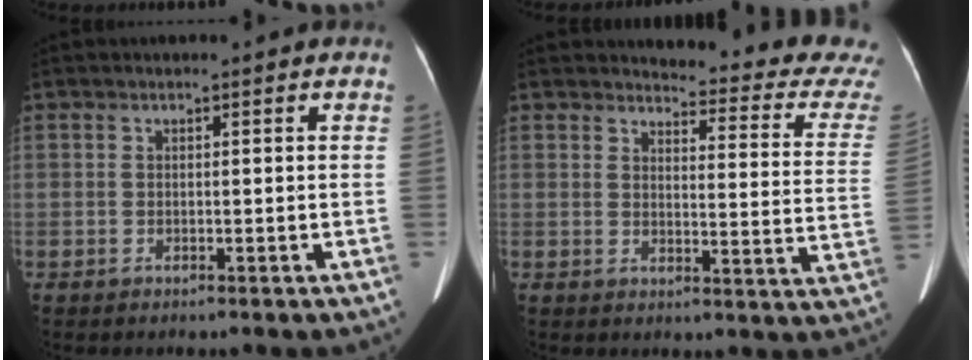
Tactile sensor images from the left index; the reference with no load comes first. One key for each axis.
{"total": 16.1, "fx": 15.9, "fy": 0.1, "fz": 2.8, "tx": -0.020, "ty": -0.124, "tz": 0.151}